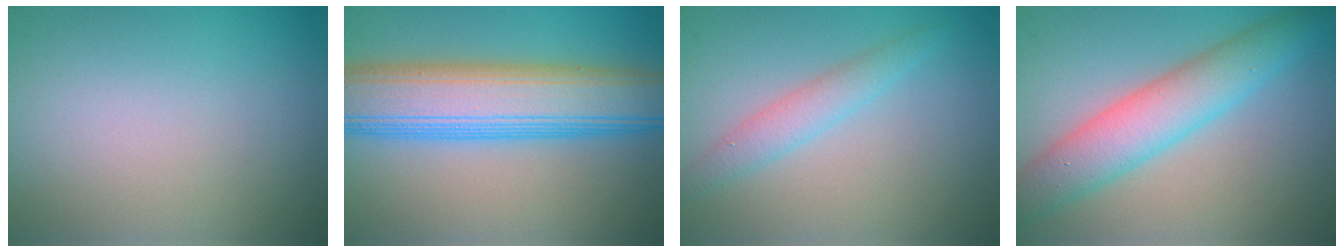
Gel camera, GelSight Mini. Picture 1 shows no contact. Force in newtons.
{"total": 10.5, "press": 10.5, "slide": 0.3}
{"total": 2.2, "press": 2.2, "slide": 0.1}
{"total": 6.0, "press": 6.0, "slide": 0.2}